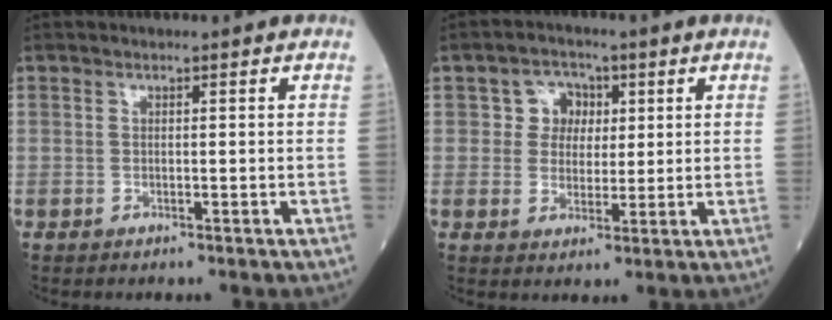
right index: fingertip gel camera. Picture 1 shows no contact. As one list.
[{"total": 4.8, "force": [1.3, 4.3, 1.7], "torque": [-0.020, 0.015, 0.022]}]